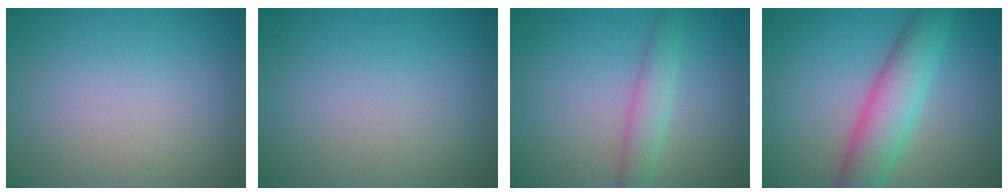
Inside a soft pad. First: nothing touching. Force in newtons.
{"total": 0.0}
{"total": 2.6, "press": 2.6, "slide": 0.1}
{"total": 6.2, "press": 6.2, "slide": 0.1}